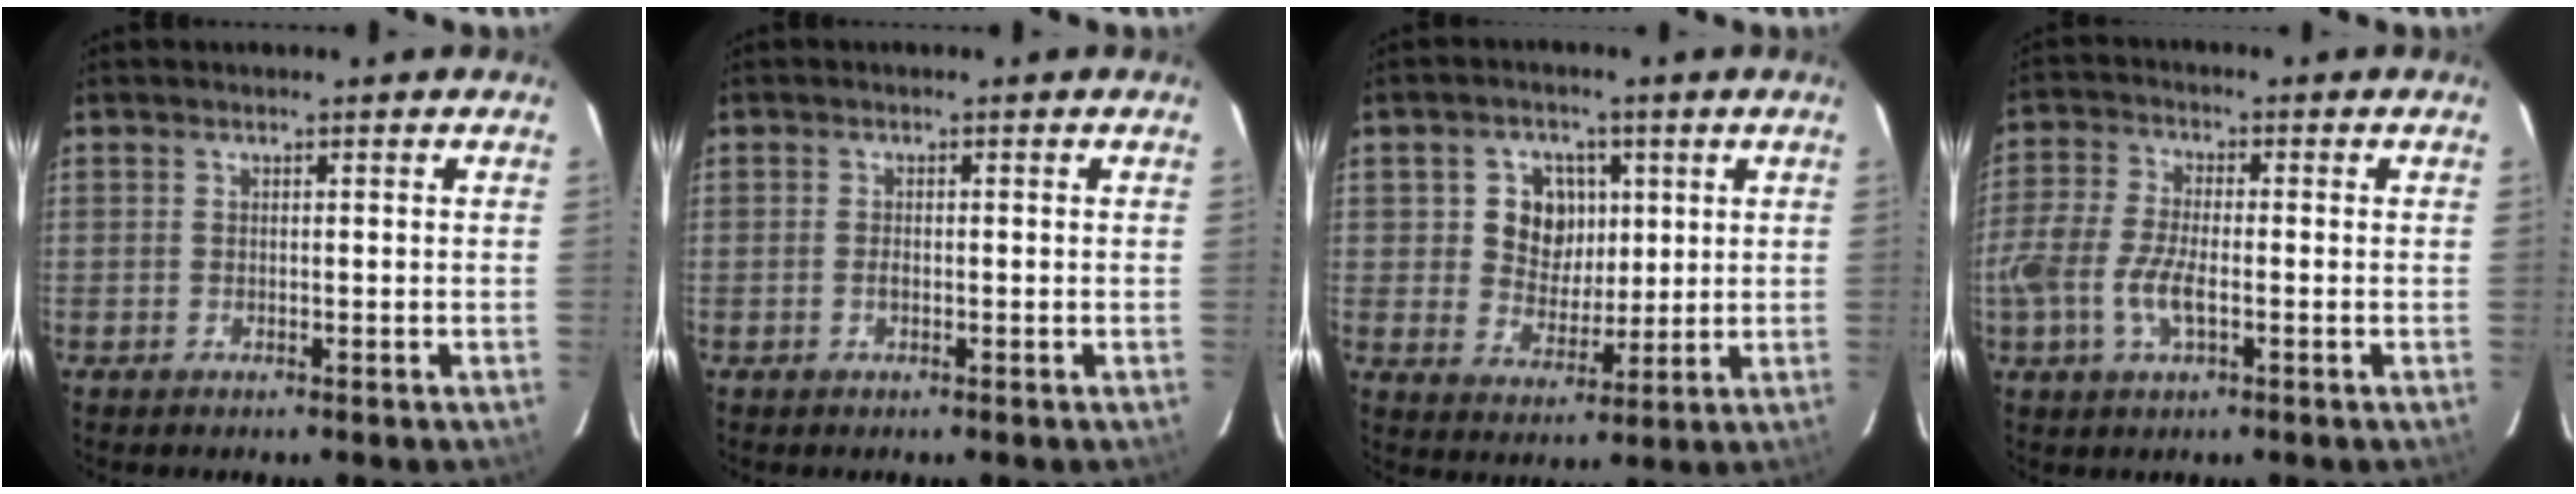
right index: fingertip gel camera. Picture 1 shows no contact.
{"total": 0.8, "force": [-0.3, 0.4, 0.6], "torque": [-0.012, 0.001, -0.006]}
{"total": 8.3, "force": [1.9, 7.4, 3.3], "torque": [-0.068, 0.013, 0.039]}
{"total": 8.9, "force": [-2.9, 3.7, 7.5], "torque": [-0.168, -0.003, -0.060]}